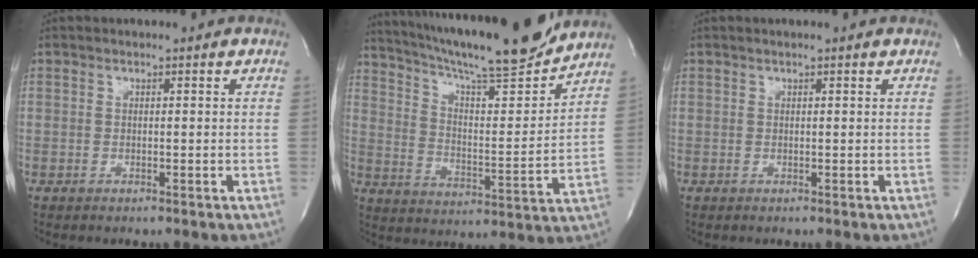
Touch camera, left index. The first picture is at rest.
{"total": 20.3, "force": [17.9, 1.1, 9.6], "torque": [-0.165, -0.020, 0.268]}
{"total": 1.6, "force": [1.4, 0.0, 0.8], "torque": [-0.013, 0.009, 0.014]}